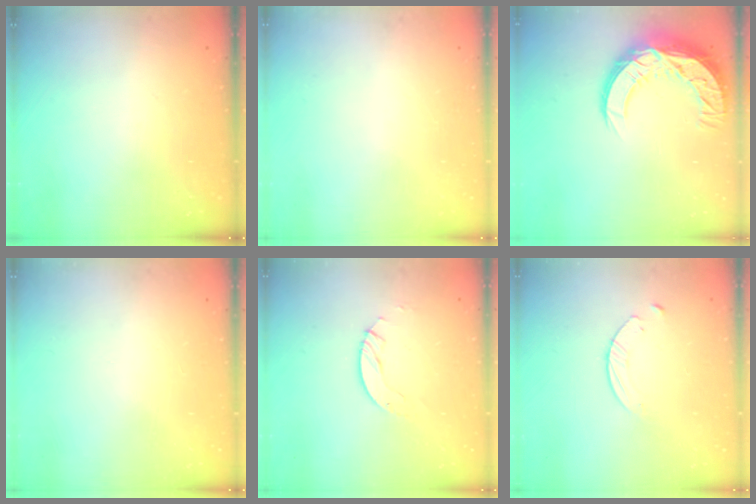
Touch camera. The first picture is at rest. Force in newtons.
{"total": 0.0}
{"total": 16.0, "press": 16.0, "slide": 1.3}
{"total": 0.0}
{"total": 3.0, "press": 3.0, "slide": 0.2}
{"total": 4.3, "press": 4.3, "slide": 0.5}